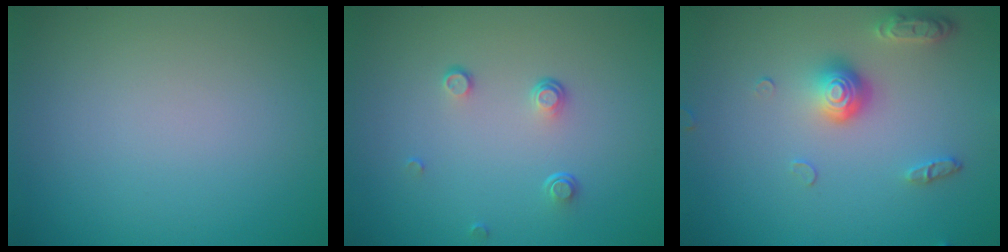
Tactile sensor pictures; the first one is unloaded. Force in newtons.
{"total": 1.4, "press": 0.8, "slide": 1.2}
{"total": 3.7, "press": 2.8, "slide": 2.4}